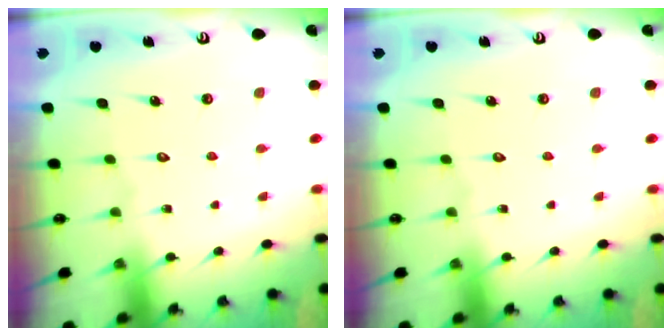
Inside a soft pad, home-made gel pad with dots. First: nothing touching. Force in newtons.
{"total": 0.0}